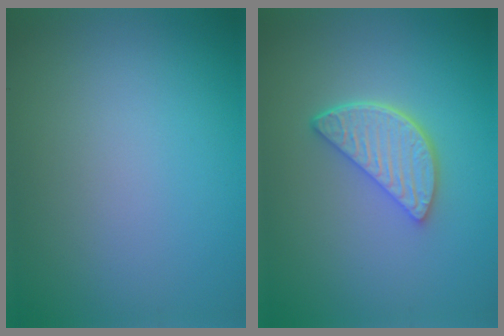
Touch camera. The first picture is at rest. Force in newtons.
{"total": 3.9, "press": 3.2, "slide": 2.3}